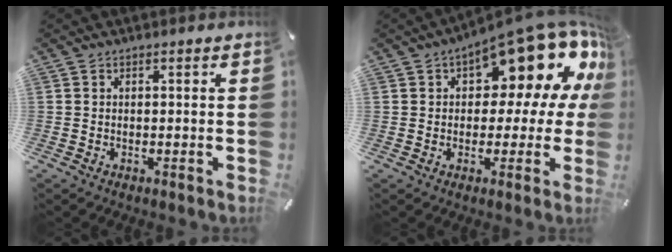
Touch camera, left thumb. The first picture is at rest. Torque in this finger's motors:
{"motor_torque": [0.86, 0.86, 1.17, 0.52, 0.18]}